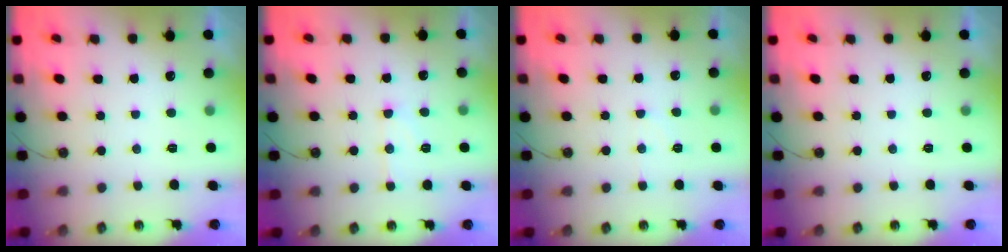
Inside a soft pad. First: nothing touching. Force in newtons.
{"total": 9.0, "press": 9.0, "slide": 0.8}
{"total": 6.2, "press": 6.1, "slide": 1.0}
{"total": 0.0}